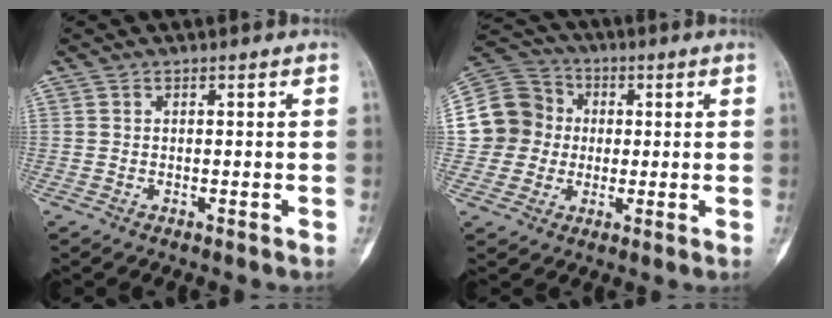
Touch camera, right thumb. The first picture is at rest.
{"total": 12.5, "force": [0.0, 12.0, 3.4], "torque": [-0.042, 0.030, -0.002]}